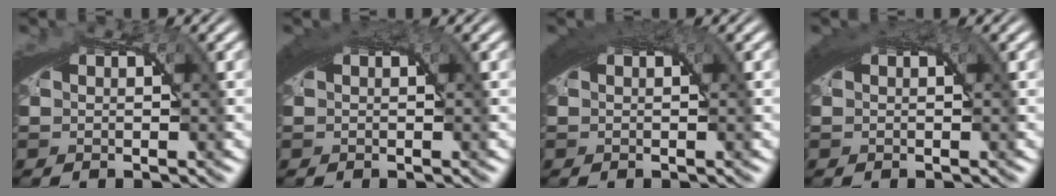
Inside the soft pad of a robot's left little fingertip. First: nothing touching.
{"total": 2.3, "force": [1.2, 0.6, 1.9], "torque": [-0.023, 0.011, 0.014]}
{"total": 3.0, "force": [1.5, 0.8, 2.5], "torque": [-0.028, 0.014, 0.018]}
{"total": 2.1, "force": [1.1, 0.5, 1.7], "torque": [-0.020, 0.010, 0.014]}